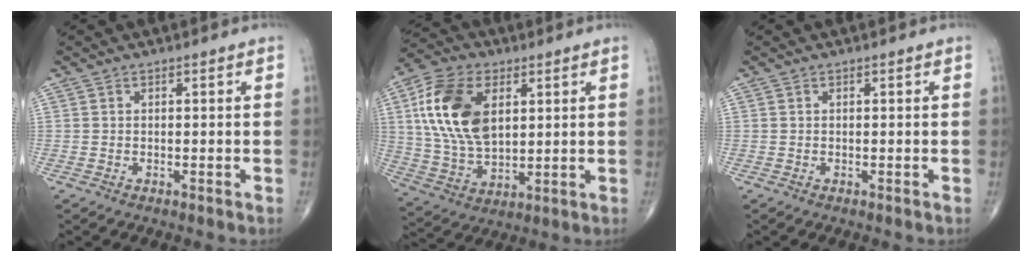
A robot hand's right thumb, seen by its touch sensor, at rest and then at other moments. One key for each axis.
{"total": 17.2, "fx": 4.7, "fy": 10.2, "fz": 13.0, "tx": -0.240, "ty": -0.008, "tz": 0.090}
{"total": 0.0}